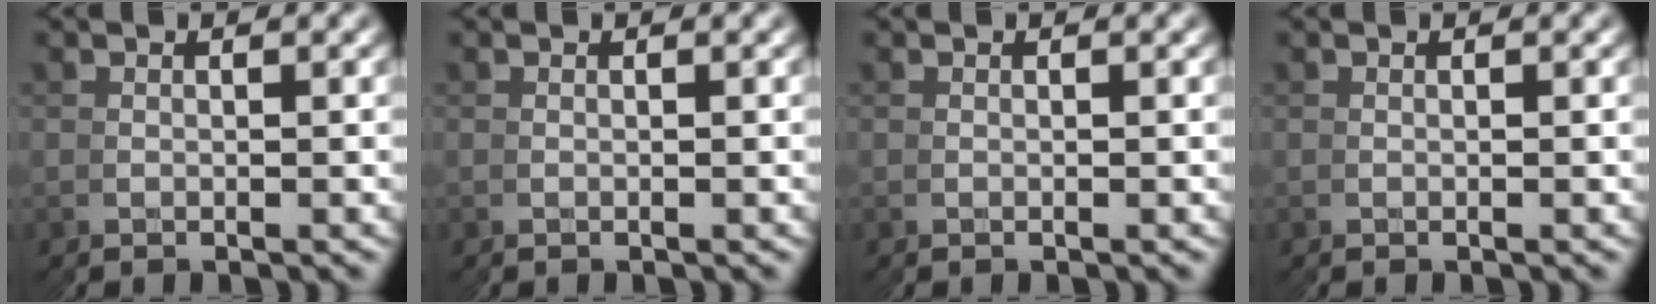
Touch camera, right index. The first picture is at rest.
{"total": 0.0}
{"total": 0.0}
{"total": 0.0}